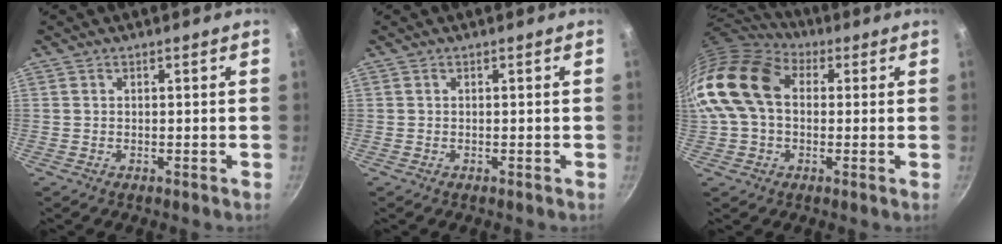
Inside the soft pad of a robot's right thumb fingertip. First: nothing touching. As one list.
[{"total": 0.0}, {"total": 17.1, "force": [2.1, 12.1, 12.0], "torque": [-0.217, 0.031, 0.023]}]